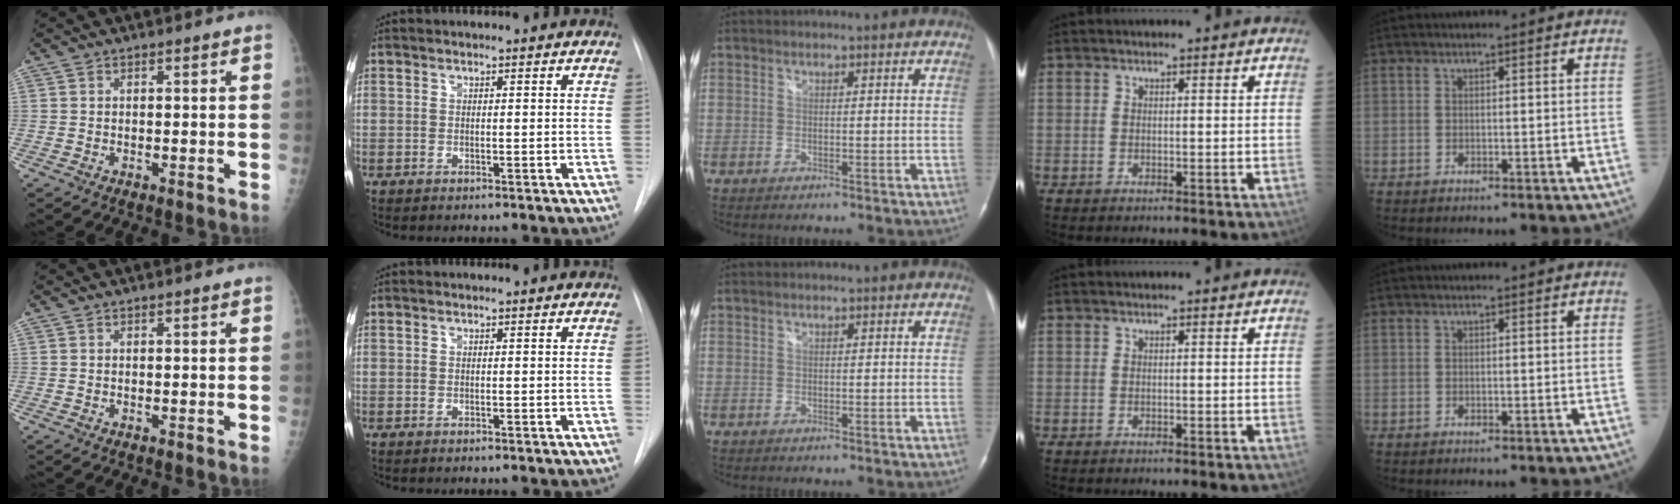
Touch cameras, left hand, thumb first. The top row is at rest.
{}